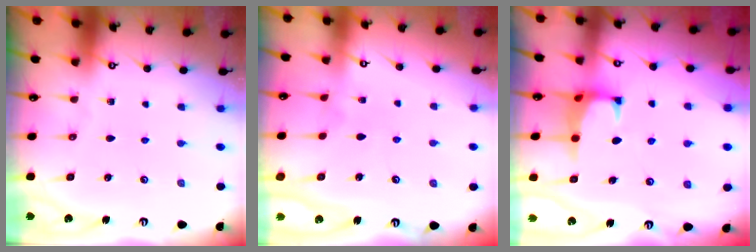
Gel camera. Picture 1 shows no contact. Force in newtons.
{"total": 3.8, "press": 3.8, "slide": 0.3}
{"total": 1.6, "press": 1.5, "slide": 0.6}